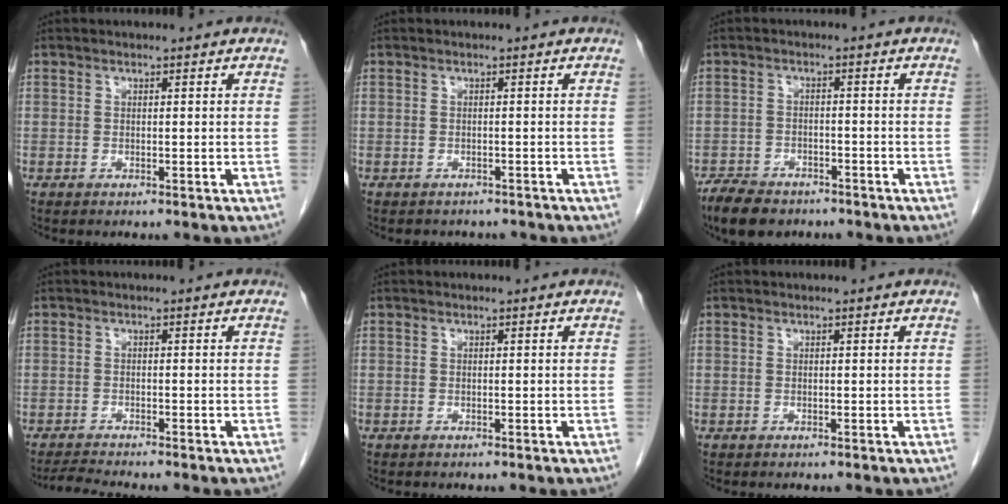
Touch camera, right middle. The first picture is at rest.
{"total": 3.2, "force": [-2.8, 1.5, 0.4], "torque": [-0.011, 0.001, -0.034]}
{"total": 7.3, "force": [-5.8, 3.3, 2.9], "torque": [-0.053, -0.005, -0.093]}
{"total": 2.6, "force": [-2.4, -1.0, 0.3], "torque": [-0.018, -0.018, -0.046]}
{"total": 0.0}
{"total": 0.0}